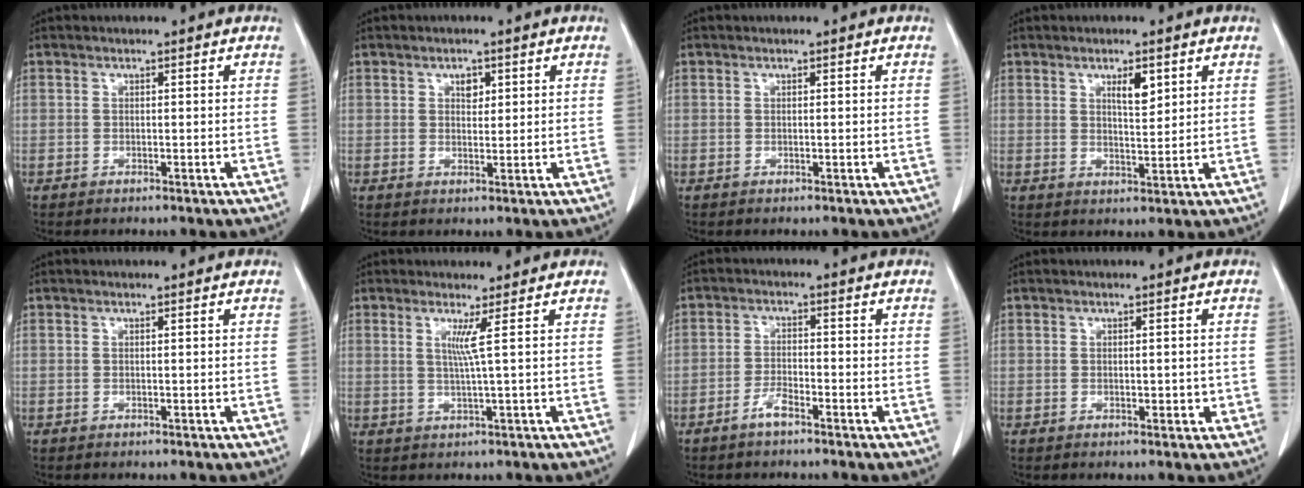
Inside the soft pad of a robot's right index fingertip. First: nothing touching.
{"total": 1.9, "force": [0.9, 1.2, 1.2], "torque": [-0.017, 0.000, 0.013]}
{"total": 0.0}
{"total": 3.7, "force": [1.9, 1.0, 3.0], "torque": [-0.052, -0.003, 0.033]}
{"total": 0.0}
{"total": 2.6, "force": [0.8, -1.2, 2.1], "torque": [-0.044, -0.009, 0.019]}
{"total": 2.8, "force": [-2.1, 0.5, 1.8], "torque": [-0.036, 0.002, -0.044]}
{"total": 1.7, "force": [-0.1, 1.0, 1.4], "torque": [-0.017, 0.000, 0.002]}